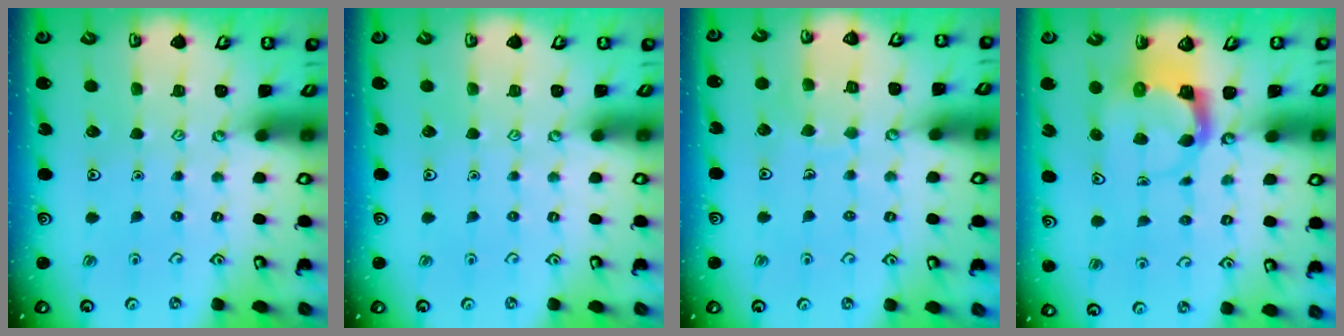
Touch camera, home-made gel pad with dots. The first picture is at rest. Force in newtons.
{"total": 0.0}
{"total": 5.6, "press": 5.6, "slide": 0.4}
{"total": 3.7, "press": 3.6, "slide": 0.7}